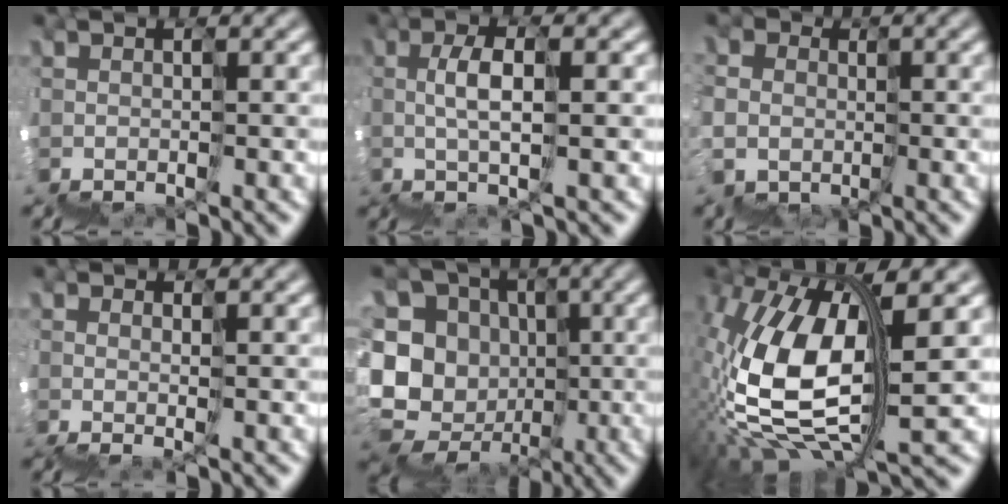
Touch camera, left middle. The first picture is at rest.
{"total": 1.3, "force": [0.8, -0.7, 0.8], "torque": [-0.012, 0.026, 0.006]}
{"total": 3.0, "force": [-0.4, 2.6, -1.3], "torque": [0.014, -0.001, -0.011]}
{"total": 0.7, "force": [0.1, -0.2, 0.7], "torque": [0.008, 0.006, 0.002]}
{"total": 9.7, "force": [-2.7, 9.2, 1.4], "torque": [-0.038, 0.018, -0.065]}
{"total": 7.7, "force": [0.6, 3.3, 6.9], "torque": [-0.171, 0.007, 0.004]}